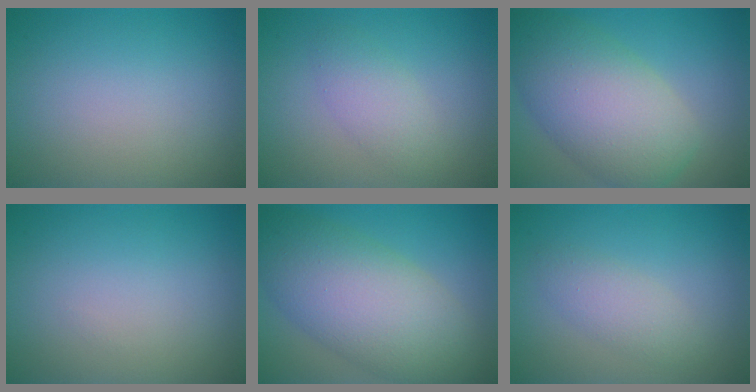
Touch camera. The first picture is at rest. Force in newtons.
{"total": 2.5, "press": 2.5, "slide": 0.2}
{"total": 9.2, "press": 9.2, "slide": 0.4}
{"total": 0.0}
{"total": 9.6, "press": 9.5, "slide": 0.3}
{"total": 2.2, "press": 2.2, "slide": 0.2}